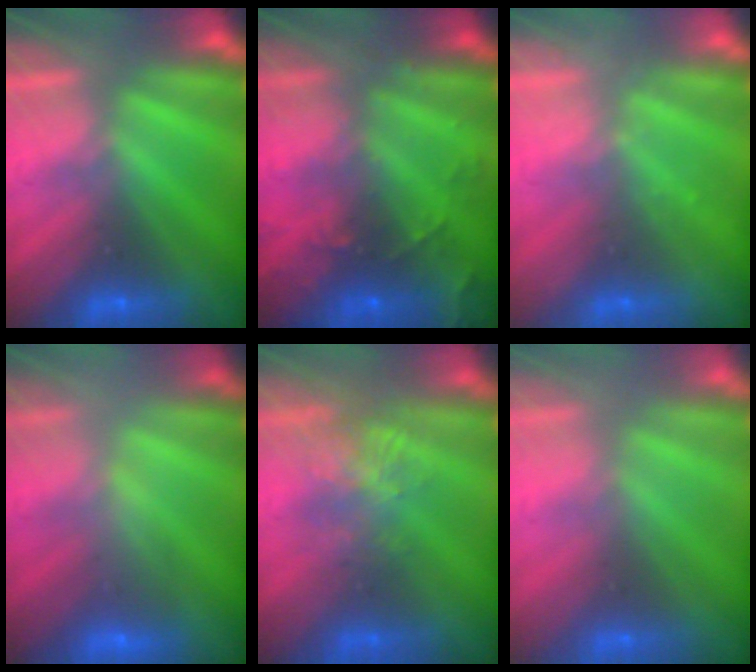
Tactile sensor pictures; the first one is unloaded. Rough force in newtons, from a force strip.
{"total": 9.4}
{"total": 2.1}
{"total": 2.3}
{"total": 4.1}
{"total": 2.8}